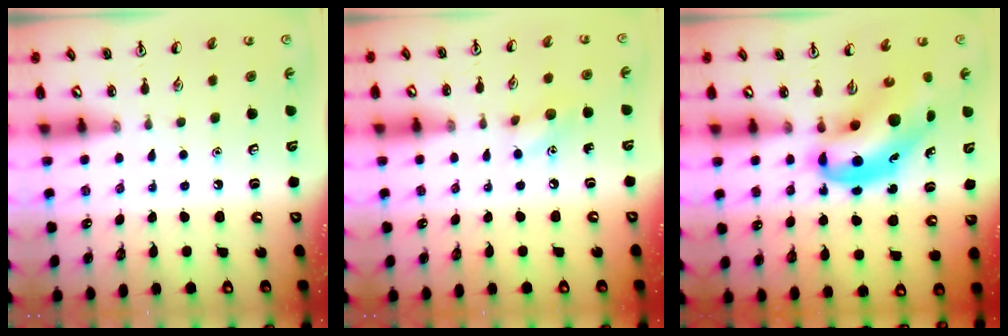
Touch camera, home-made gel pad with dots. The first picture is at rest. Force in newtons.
{"total": 7.0, "press": 6.8, "slide": 1.4}
{"total": 9.2, "press": 8.8, "slide": 2.6}